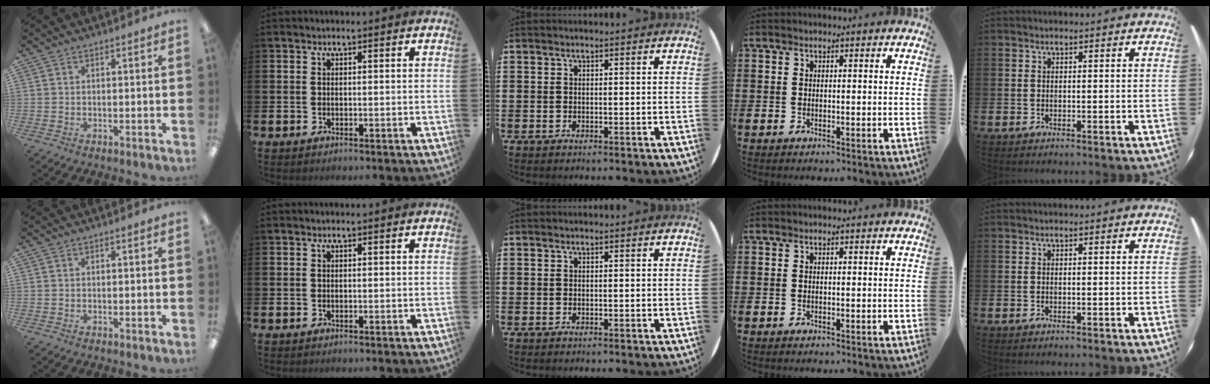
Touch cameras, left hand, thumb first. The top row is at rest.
{}